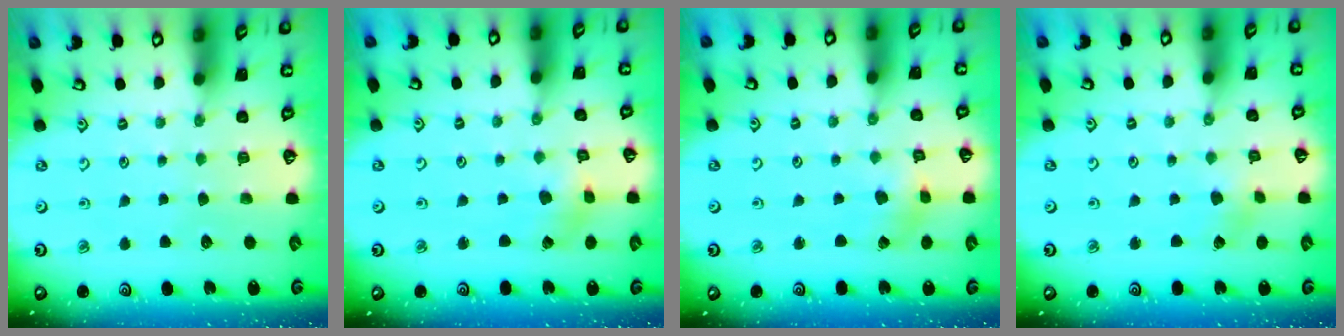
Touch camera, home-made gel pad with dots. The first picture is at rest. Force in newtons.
{"total": 1.6, "press": 1.5, "slide": 0.4}
{"total": 1.6, "press": 1.5, "slide": 0.4}
{"total": 2.0, "press": 1.9, "slide": 0.6}